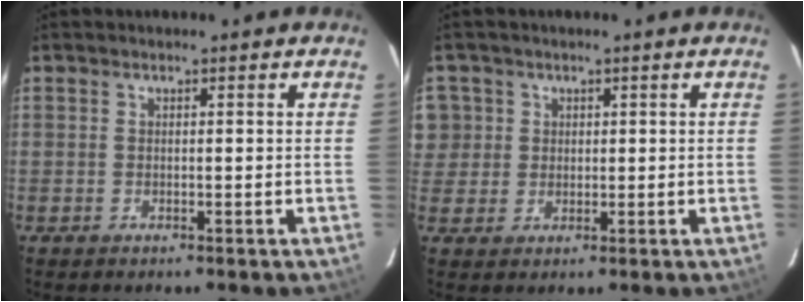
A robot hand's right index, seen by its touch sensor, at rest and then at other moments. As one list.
[{"total": 6.6, "force": [1.5, 6.3, 1.2], "torque": [-0.023, 0.025, 0.033]}]